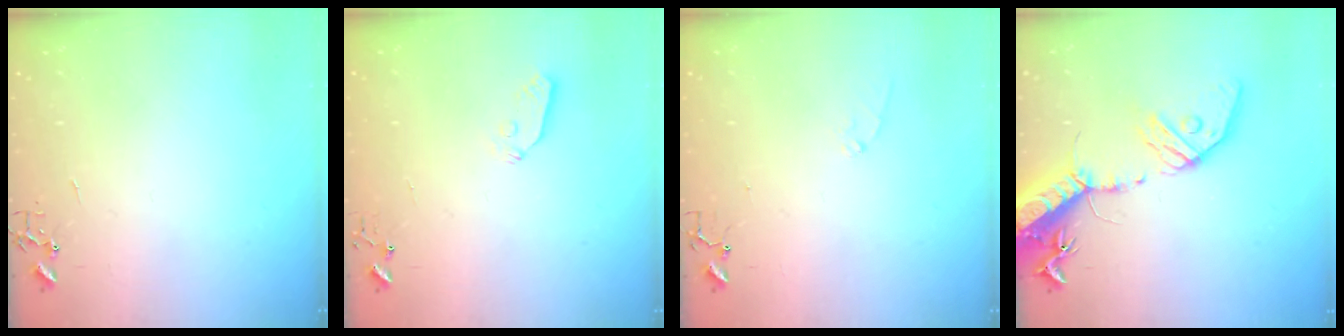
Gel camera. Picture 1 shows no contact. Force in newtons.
{"total": 4.3, "press": 4.3, "slide": 0.3}
{"total": 6.8, "press": 6.8, "slide": 0.7}
{"total": 20.5, "press": 20.0, "slide": 4.4}